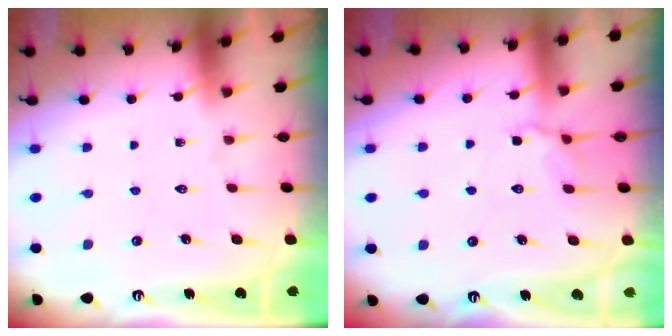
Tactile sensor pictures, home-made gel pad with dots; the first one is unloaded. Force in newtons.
{"total": 3.9, "press": 3.7, "slide": 1.2}